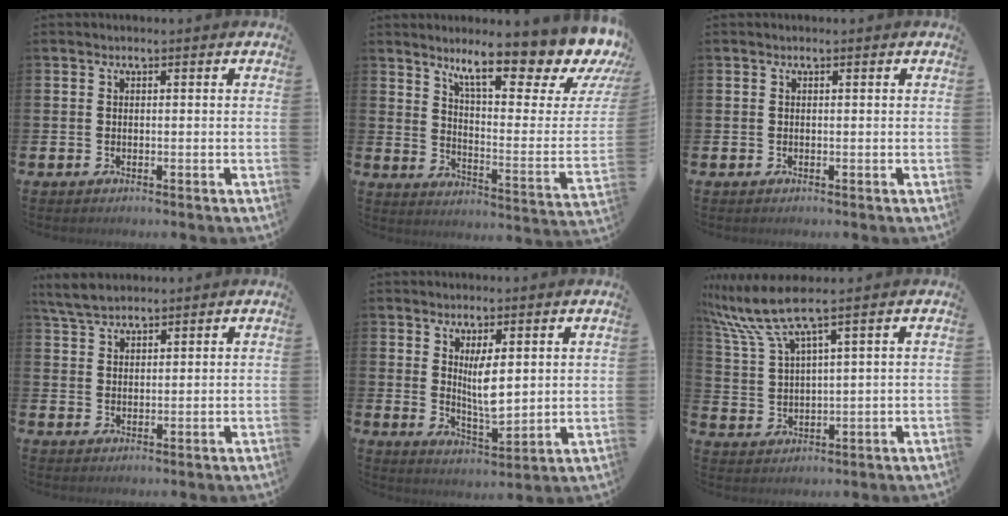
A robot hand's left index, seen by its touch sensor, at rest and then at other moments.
{"total": 11.5, "force": [9.1, 2.3, 6.6], "torque": [-0.119, -0.075, 0.146]}
{"total": 0.0}
{"total": 4.3, "force": [4.1, 1.0, 1.1], "torque": [-0.025, -0.012, 0.075]}
{"total": 5.3, "force": [2.6, 1.5, 4.3], "torque": [-0.055, -0.033, 0.039]}
{"total": 7.8, "force": [5.9, 0.7, 5.0], "torque": [-0.122, -0.014, 0.105]}